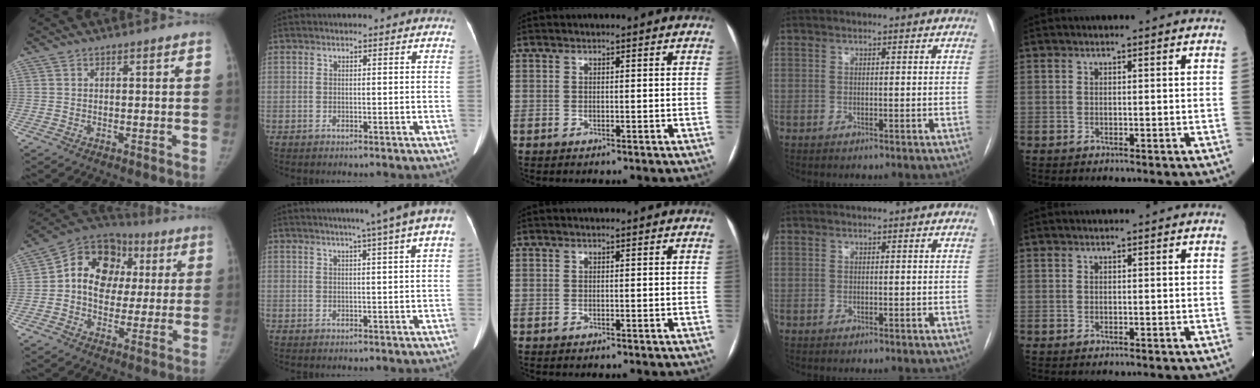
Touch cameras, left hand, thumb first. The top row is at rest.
{"thumb": {"total": 16.3, "force": [2.4, 12.9, 9.7], "torque": [-0.113, 0.026, 0.030]}, "index": {"total": 8.2, "force": [4.2, 0.2, 7.0], "torque": [-0.088, 0.027, 0.040]}}